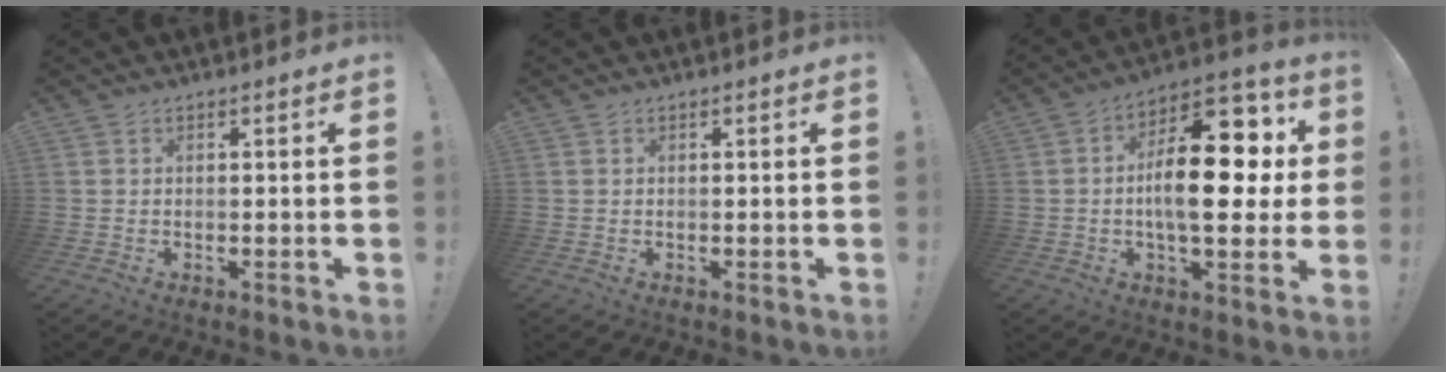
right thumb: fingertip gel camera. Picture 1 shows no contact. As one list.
[{"total": 0.0}, {"total": 21.3, "force": [1.0, 10.3, 18.6], "torque": [-0.280, 0.002, 0.015]}]